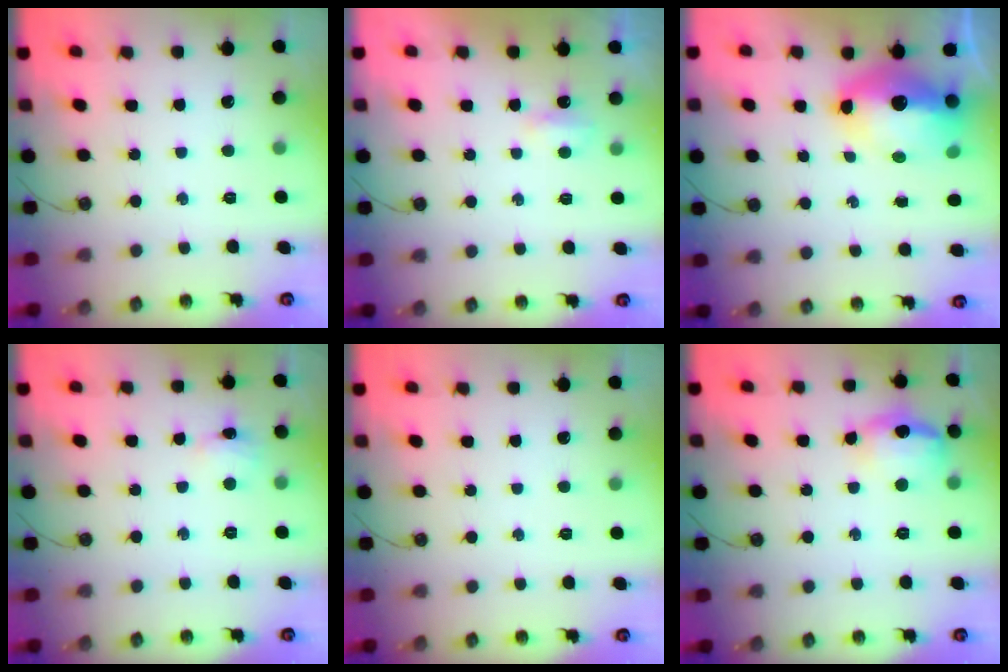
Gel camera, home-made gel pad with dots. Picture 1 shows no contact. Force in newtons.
{"total": 2.9, "press": 2.8, "slide": 0.6}
{"total": 15.3, "press": 15.2, "slide": 1.7}
{"total": 2.9, "press": 2.9, "slide": 0.5}
{"total": 0.0}
{"total": 13.8, "press": 13.7, "slide": 1.1}